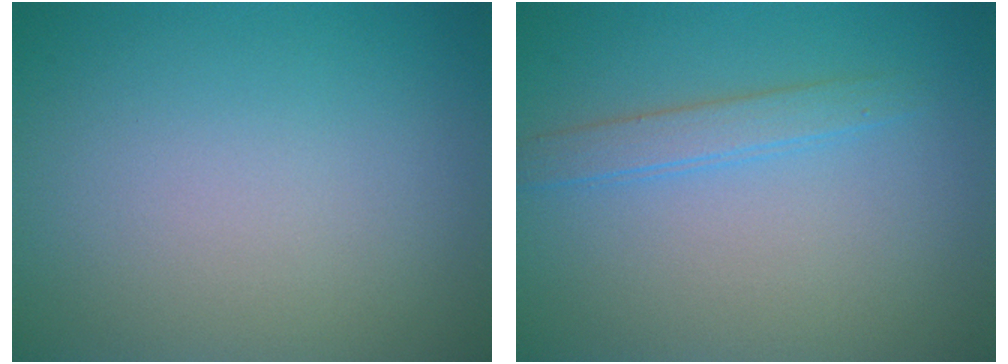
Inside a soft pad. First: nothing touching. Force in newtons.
{"total": 1.9, "press": 1.9, "slide": 0.1}